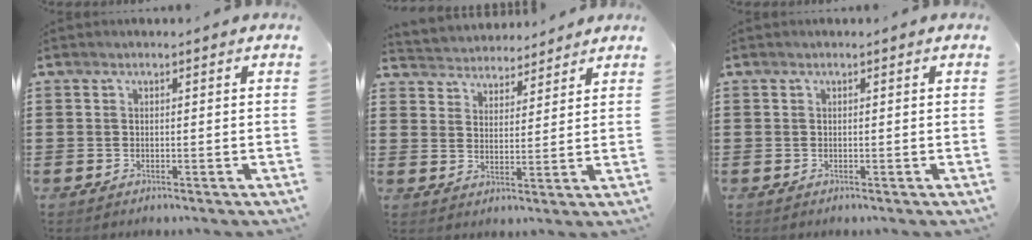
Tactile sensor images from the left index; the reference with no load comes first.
{"total": 3.8, "force": [3.6, 0.7, -0.6], "torque": [-0.008, -0.019, 0.063]}
{"total": 0.0}